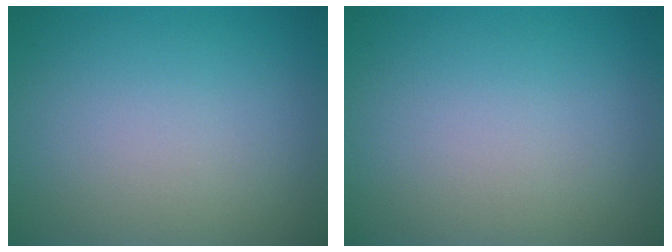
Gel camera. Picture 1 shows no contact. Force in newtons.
{"total": 0.0}